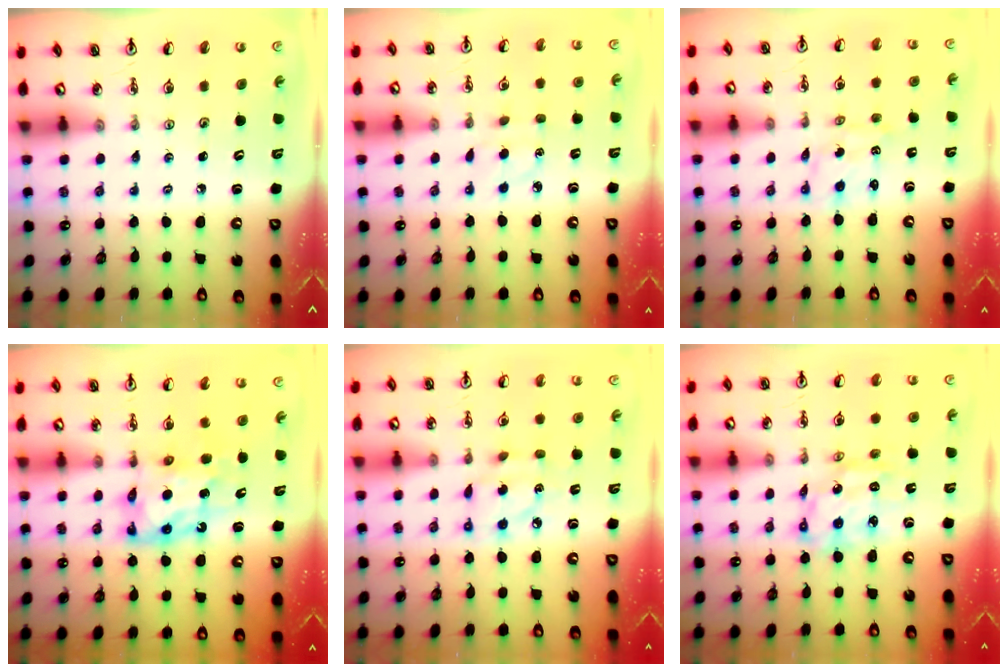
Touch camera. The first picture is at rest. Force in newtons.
{"total": 3.8, "press": 3.8, "slide": 0.5}
{"total": 1.3, "press": 1.1, "slide": 0.8}
{"total": 9.5, "press": 9.5, "slide": 0.9}
{"total": 8.5, "press": 8.5, "slide": 0.3}
{"total": 10.1, "press": 10.0, "slide": 0.9}